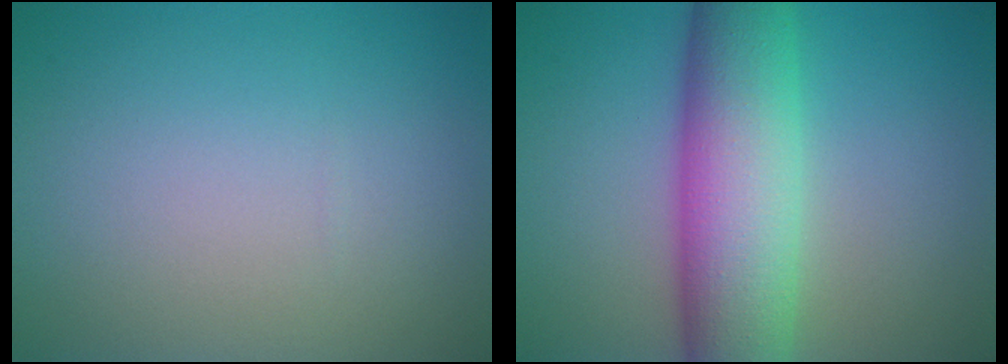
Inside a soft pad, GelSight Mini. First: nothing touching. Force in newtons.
{"total": 10.1, "press": 10.1, "slide": 0.4}